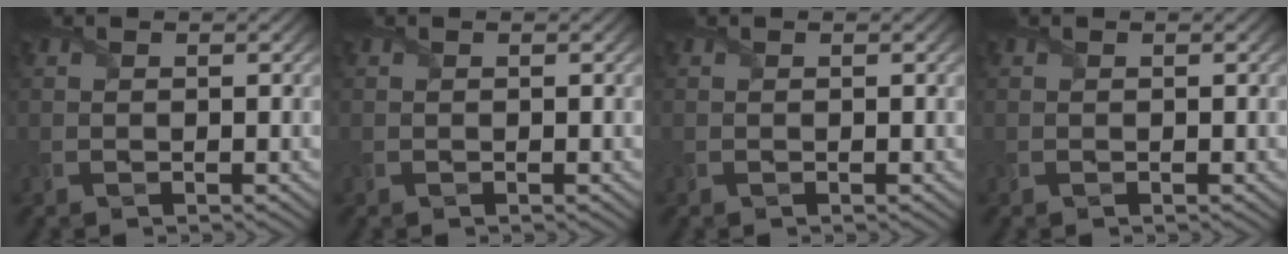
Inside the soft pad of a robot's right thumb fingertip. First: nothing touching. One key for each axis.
{"total": 0.0}
{"total": 0.0}
{"total": 0.0}